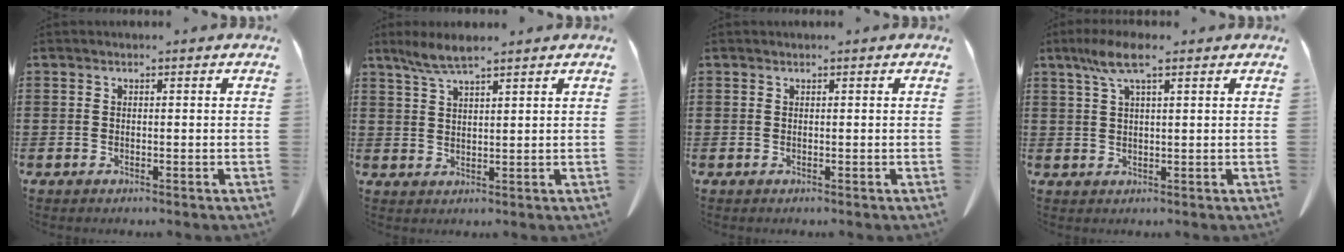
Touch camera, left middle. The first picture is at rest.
{"total": 4.3, "force": [3.2, 0.5, 2.8], "torque": [-0.062, -0.001, 0.059]}
{"total": 0.0}
{"total": 6.0, "force": [3.2, 1.2, 5.0], "torque": [-0.103, 0.006, 0.056]}